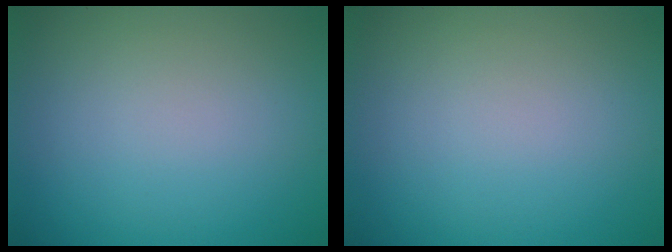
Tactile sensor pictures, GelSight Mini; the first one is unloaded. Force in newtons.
{"total": 0.0}